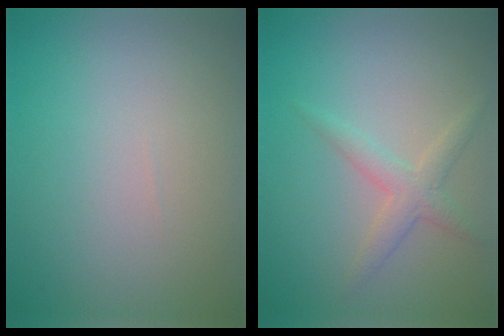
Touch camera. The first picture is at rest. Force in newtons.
{"total": 2.2, "press": 2.2, "slide": 0.1}